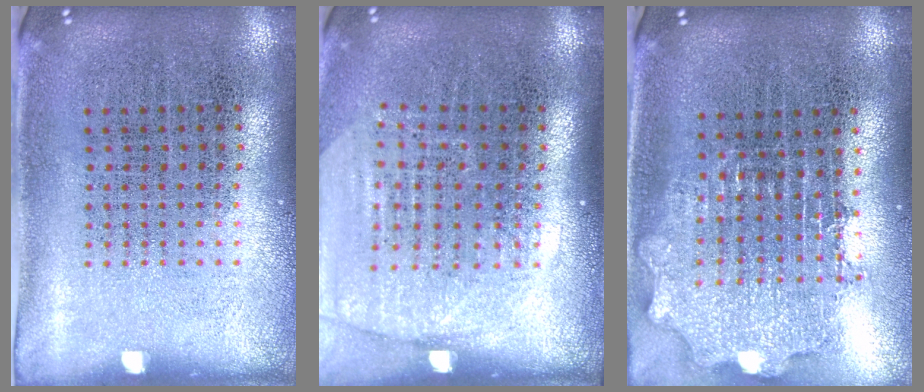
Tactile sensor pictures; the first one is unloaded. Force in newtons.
{"total": 1.7, "press": 1.5, "slide": 0.8}
{"total": 1.9, "press": 1.5, "slide": 1.1}